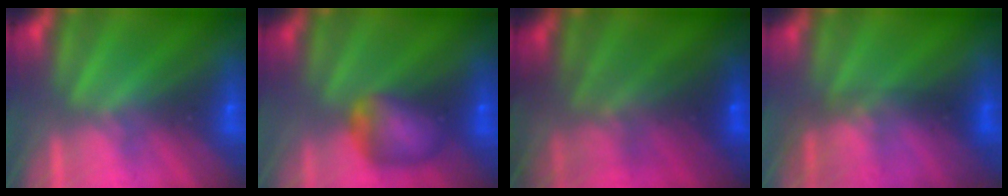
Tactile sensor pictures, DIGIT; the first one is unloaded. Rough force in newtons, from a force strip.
{"total": 7.0}
{"total": 5.9}
{"total": 2.8}